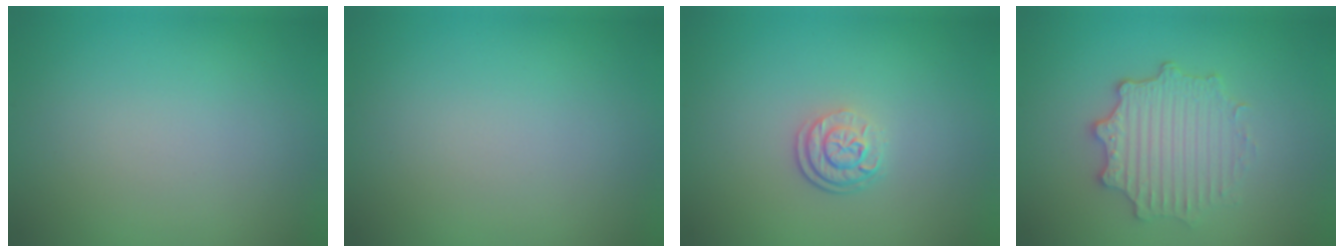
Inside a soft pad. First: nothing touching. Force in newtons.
{"total": 0.0}
{"total": 2.7, "press": 2.0, "slide": 1.8}
{"total": 4.4, "press": 3.6, "slide": 2.5}